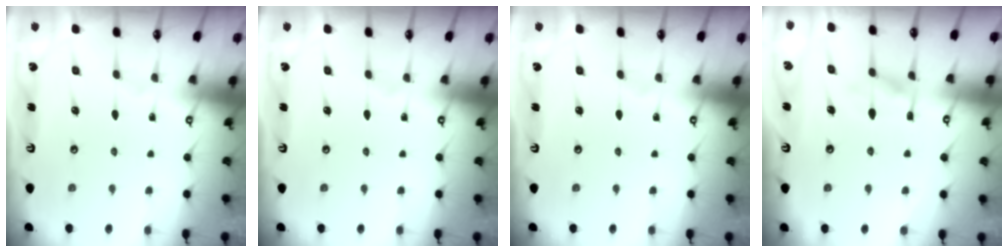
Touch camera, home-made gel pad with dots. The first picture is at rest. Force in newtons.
{"total": 0.0}
{"total": 0.0}
{"total": 6.5, "press": 6.5, "slide": 1.0}